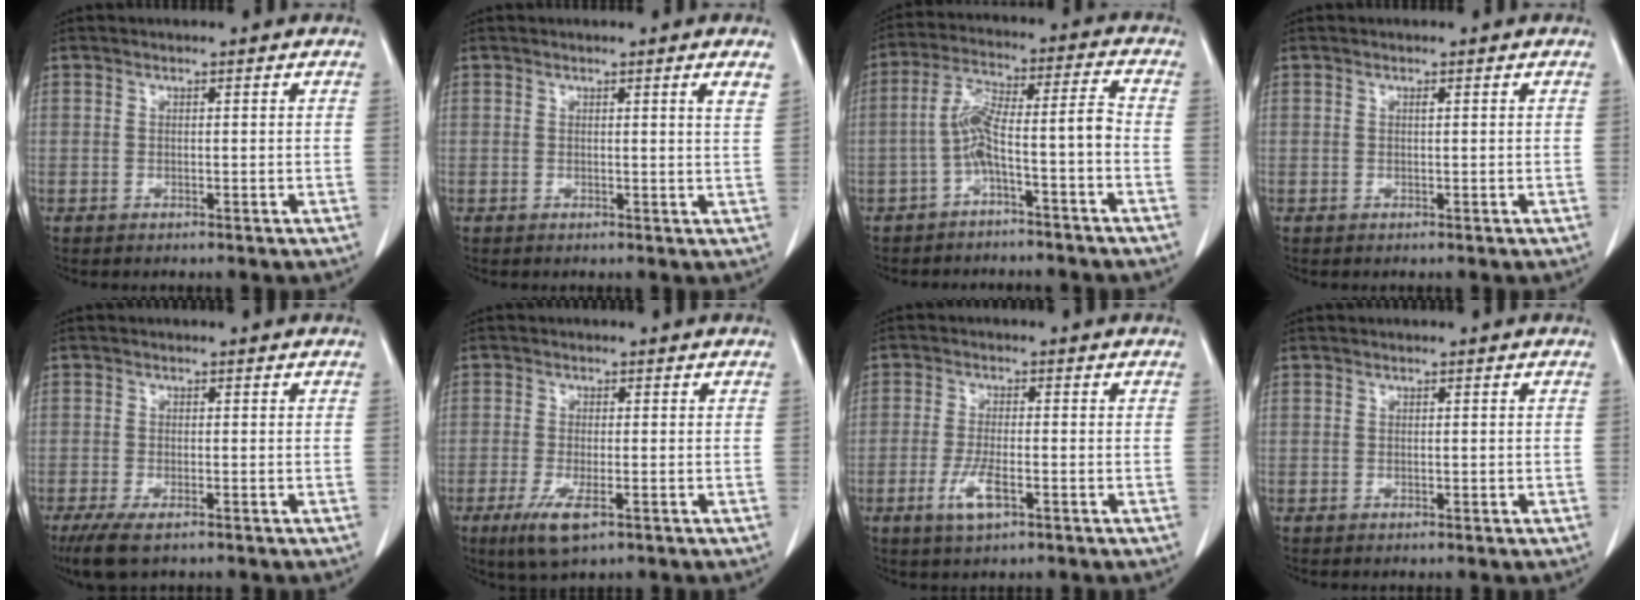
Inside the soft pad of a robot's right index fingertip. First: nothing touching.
{"total": 2.0, "force": [1.3, -0.4, 1.4], "torque": [-0.021, -0.008, 0.011]}
{"total": 8.0, "force": [-3.2, 0.4, 7.3], "torque": [-0.135, 0.041, -0.055]}
{"total": 0.0}
{"total": 5.0, "force": [-3.4, 1.4, 3.4], "torque": [-0.065, -0.012, -0.054]}
{"total": 5.4, "force": [-2.7, 1.3, 4.4], "torque": [-0.091, -0.014, -0.045]}
{"total": 4.8, "force": [-2.2, 1.1, 4.2], "torque": [-0.088, -0.005, -0.038]}
{"total": 0.0}